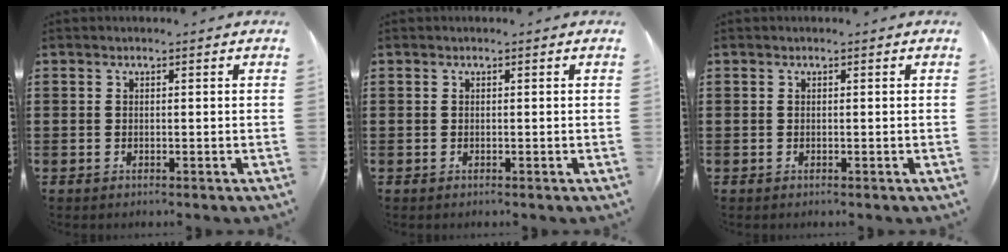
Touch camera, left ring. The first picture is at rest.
{"total": 0.0}
{"total": 0.0}